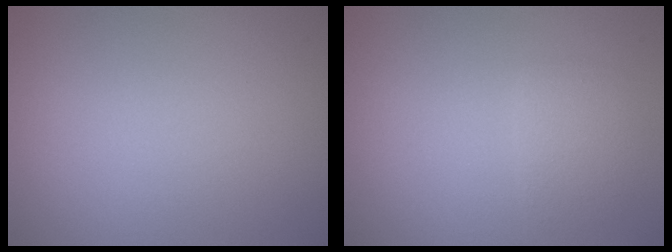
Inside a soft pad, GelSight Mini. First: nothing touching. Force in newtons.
{"total": 1.6, "press": 1.6, "slide": 0.0}